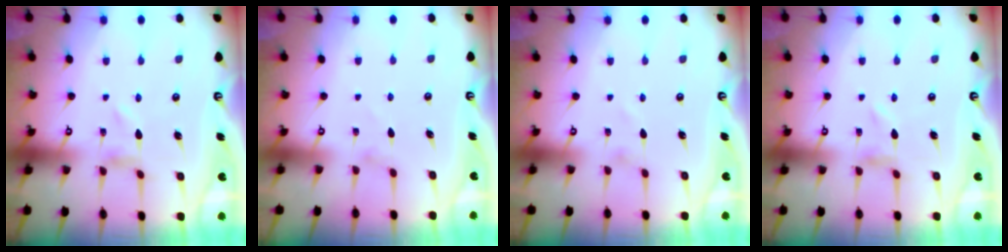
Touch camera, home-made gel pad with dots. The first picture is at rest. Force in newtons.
{"total": 0.0}
{"total": 0.7, "press": 0.7, "slide": 0.0}
{"total": 0.0}